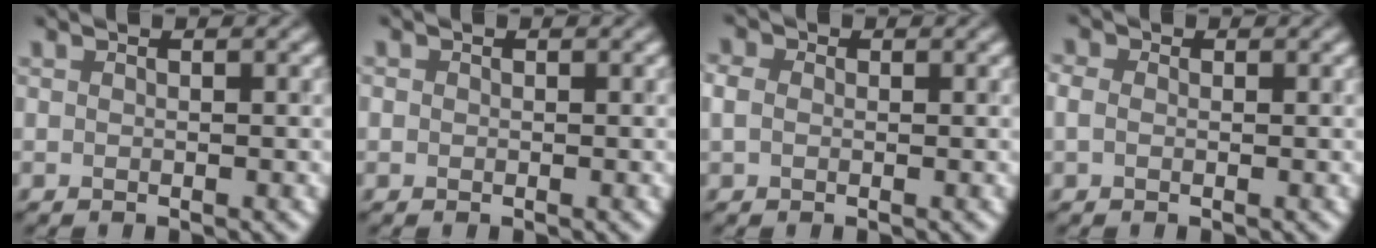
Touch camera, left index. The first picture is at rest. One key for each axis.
{"total": 0.5, "fx": 0.0, "fy": 0.5, "fz": 0.1, "tx": 0.004, "ty": -0.002, "tz": -0.002}
{"total": 1.6, "fx": 0.2, "fy": 1.4, "fz": 0.8, "tx": -0.015, "ty": 0.004, "tz": -0.007}
{"total": 1.2, "fx": 0.1, "fy": 0.9, "fz": 0.7, "tx": -0.015, "ty": 0.004, "tz": -0.006}